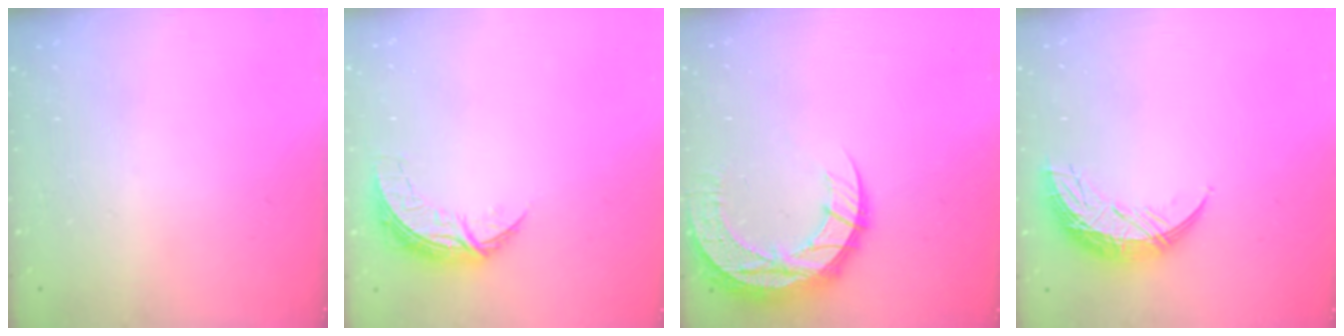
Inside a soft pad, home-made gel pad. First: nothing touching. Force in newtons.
{"total": 7.2, "press": 7.2, "slide": 0.2}
{"total": 12.2, "press": 12.2, "slide": 0.9}
{"total": 10.5, "press": 10.5, "slide": 0.8}